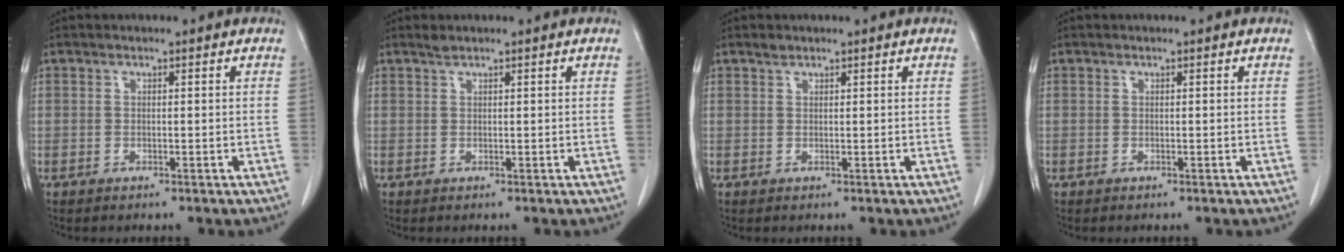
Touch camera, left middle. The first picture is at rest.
{"total": 0.7, "force": [0.6, 0.0, 0.2], "torque": [-0.010, 0.003, 0.015]}
{"total": 0.7, "force": [0.7, 0.3, 0.1], "torque": [-0.007, 0.000, 0.013]}
{"total": 0.0}